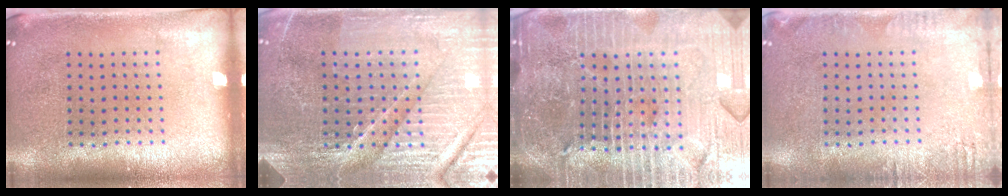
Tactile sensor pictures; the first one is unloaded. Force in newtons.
{"total": 5.2, "press": 4.8, "slide": 1.8}
{"total": 6.6, "press": 5.8, "slide": 3.2}
{"total": 1.7, "press": 1.7, "slide": 0.2}